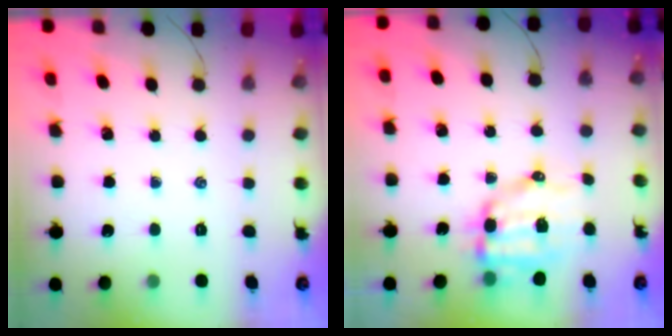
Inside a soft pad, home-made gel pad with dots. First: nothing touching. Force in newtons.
{"total": 9.2, "press": 8.9, "slide": 2.1}